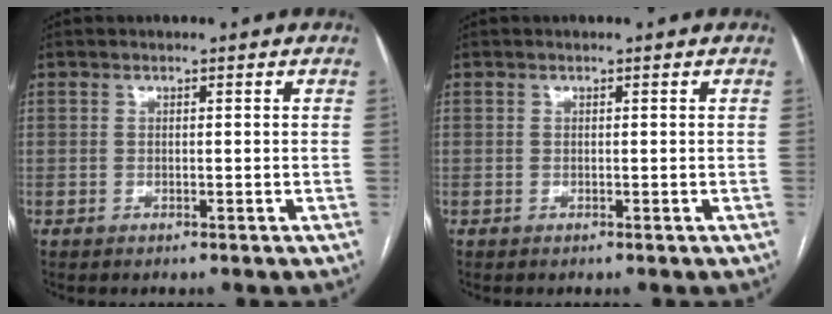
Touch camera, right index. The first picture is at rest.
{"total": 0.0}